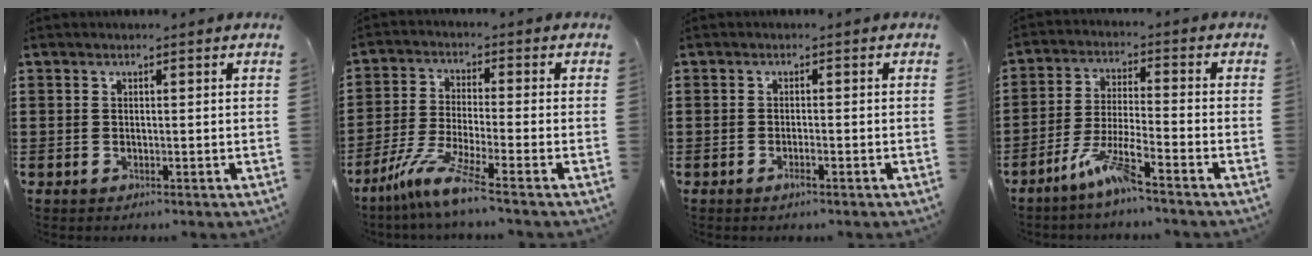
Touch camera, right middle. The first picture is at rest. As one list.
[{"total": 7.7, "force": [-5.4, -0.1, 5.5], "torque": [-0.123, -0.019, -0.108]}, {"total": 1.2, "force": [-0.8, 0.1, 1.0], "torque": [-0.017, -0.004, -0.012]}, {"total": 7.1, "force": [-5.2, 0.4, 4.8], "torque": [-0.110, -0.011, -0.103]}]